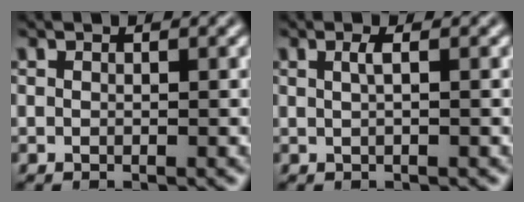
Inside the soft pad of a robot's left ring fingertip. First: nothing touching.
{"total": 1.2, "force": [0.3, 0.3, 1.1], "torque": [-0.020, 0.004, 0.003]}